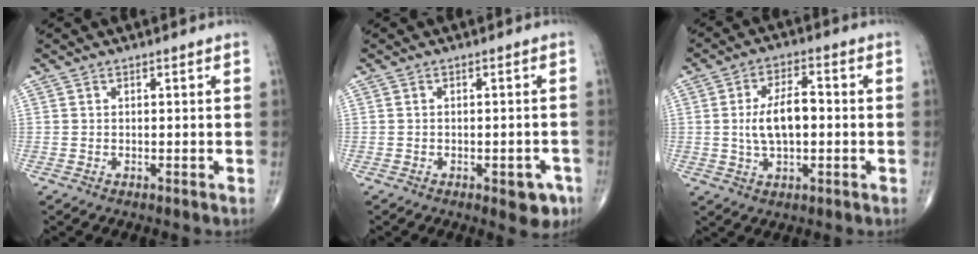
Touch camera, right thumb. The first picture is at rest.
{"total": 4.7, "force": [-2.3, 2.2, 3.4], "torque": [-0.020, 0.007, -0.023]}
{"total": 8.7, "force": [-0.2, 4.3, 7.6], "torque": [-0.135, 0.012, -0.005]}